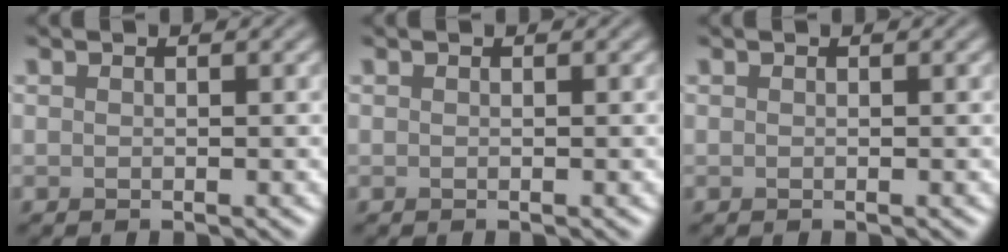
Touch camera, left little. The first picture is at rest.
{"total": 0.0}
{"total": 0.0}